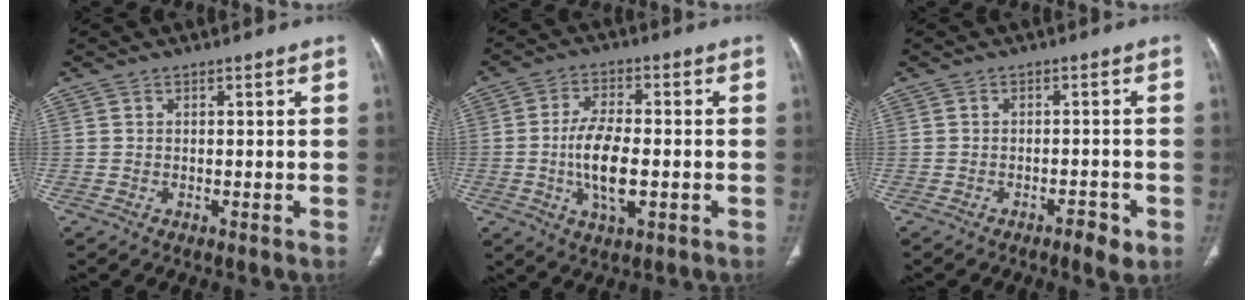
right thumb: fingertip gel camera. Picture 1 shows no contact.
{"total": 9.7, "force": [-1.6, 4.4, 8.5], "torque": [-0.161, 0.006, -0.029]}
{"total": 3.4, "force": [-1.9, 1.3, 2.5], "torque": [-0.033, 0.010, -0.027]}